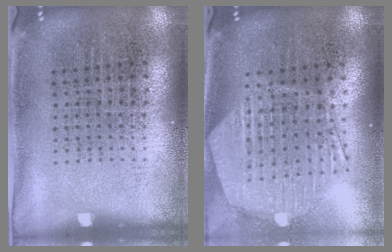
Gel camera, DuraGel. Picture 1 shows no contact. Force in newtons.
{"total": 1.8, "press": 1.7, "slide": 0.7}